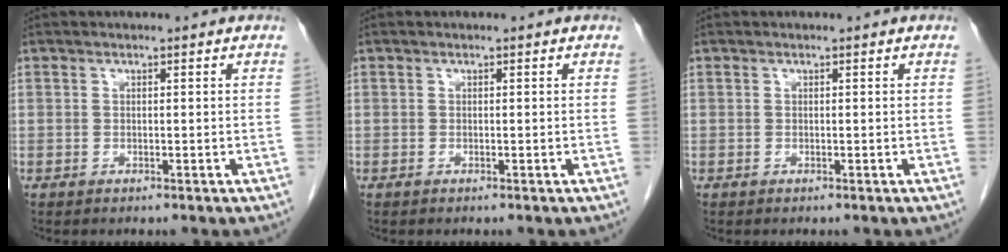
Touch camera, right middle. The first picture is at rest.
{"total": 0.0}
{"total": 0.0}